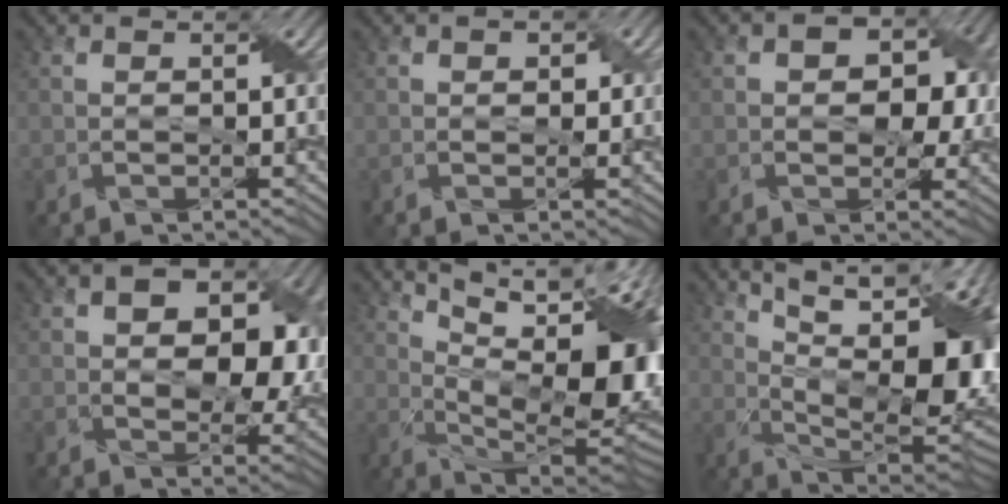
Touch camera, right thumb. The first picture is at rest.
{"total": 0.9, "force": [0.2, 0.7, 0.6], "torque": [-0.009, -0.005, 0.004]}
{"total": 7.0, "force": [0.9, 4.9, 4.9], "torque": [-0.061, 0.000, 0.003]}
{"total": 11.7, "force": [2.3, 7.1, 9.0], "torque": [-0.122, 0.001, 0.036]}
{"total": 15.5, "force": [4.4, 5.6, 13.8], "torque": [-0.201, 0.014, 0.074]}
{"total": 17.2, "force": [5.1, 6.5, 15.1], "torque": [-0.200, 0.025, 0.082]}